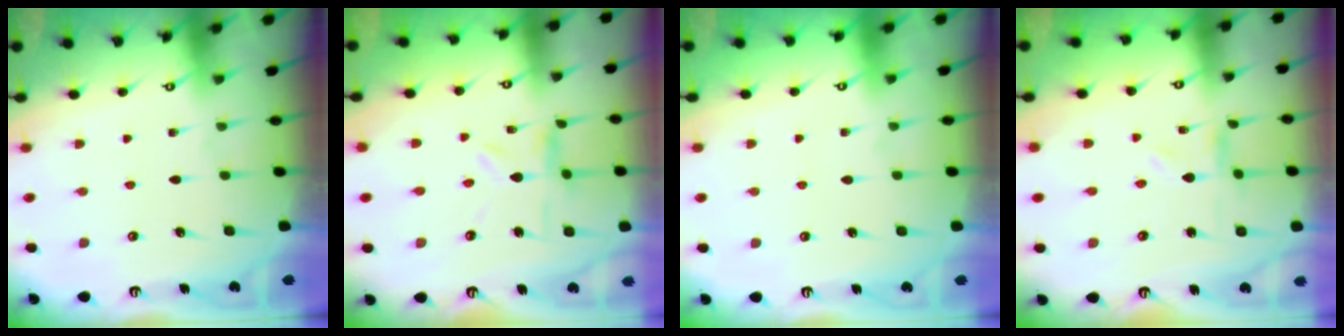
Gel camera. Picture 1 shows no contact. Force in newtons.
{"total": 2.8, "press": 2.8, "slide": 0.3}
{"total": 1.8, "press": 1.7, "slide": 0.1}
{"total": 0.0}